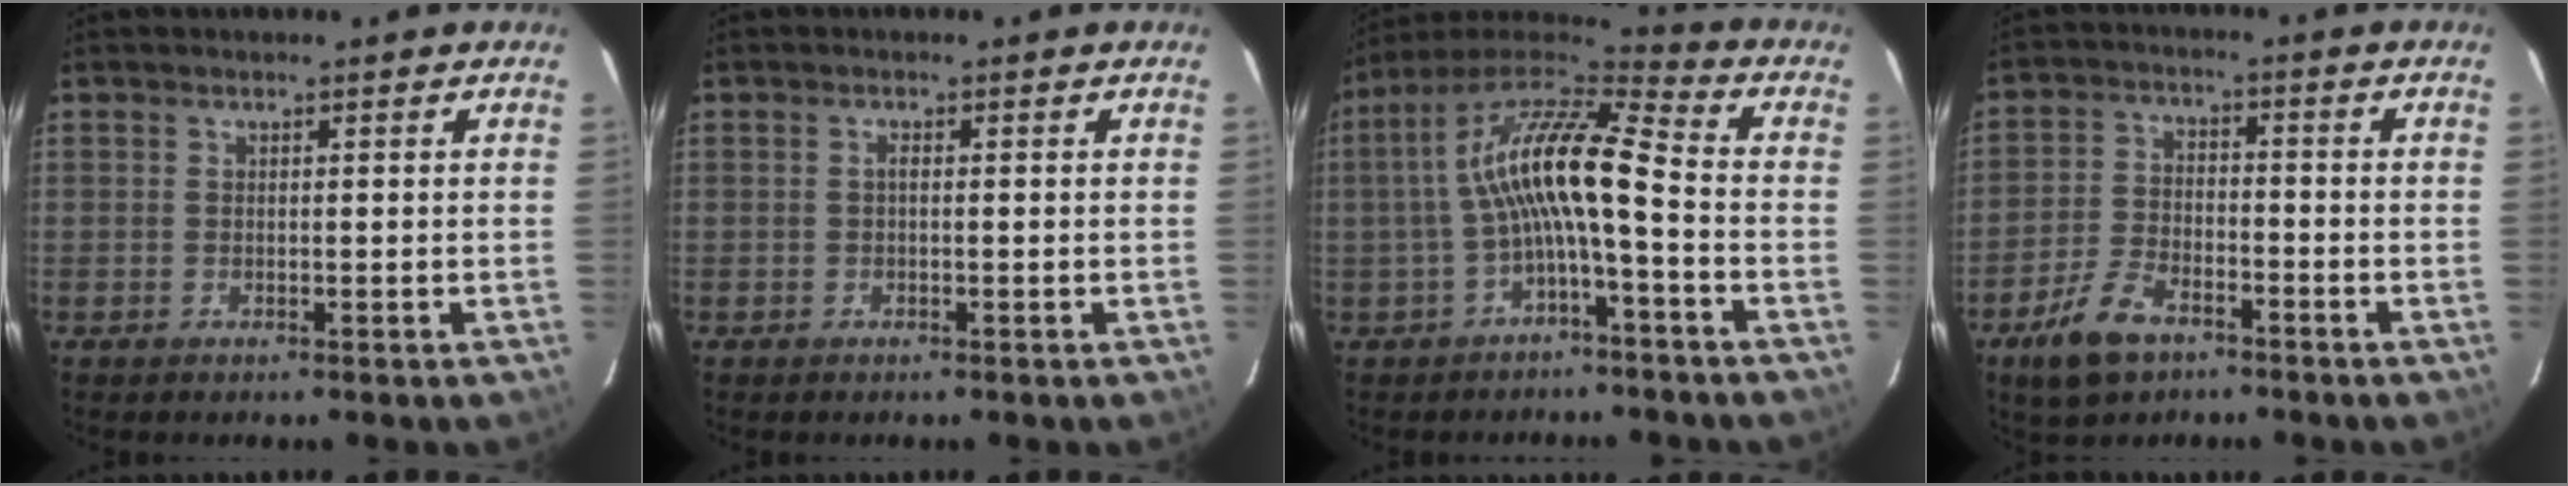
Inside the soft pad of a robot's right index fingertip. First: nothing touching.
{"total": 0.6, "force": [-0.1, 0.2, 0.5], "torque": [-0.009, 0.004, -0.003]}
{"total": 13.3, "force": [-2.0, 2.4, 13.0], "torque": [-0.255, 0.021, -0.043]}
{"total": 9.1, "force": [-6.0, 4.6, 5.2], "torque": [-0.126, 0.001, -0.111]}